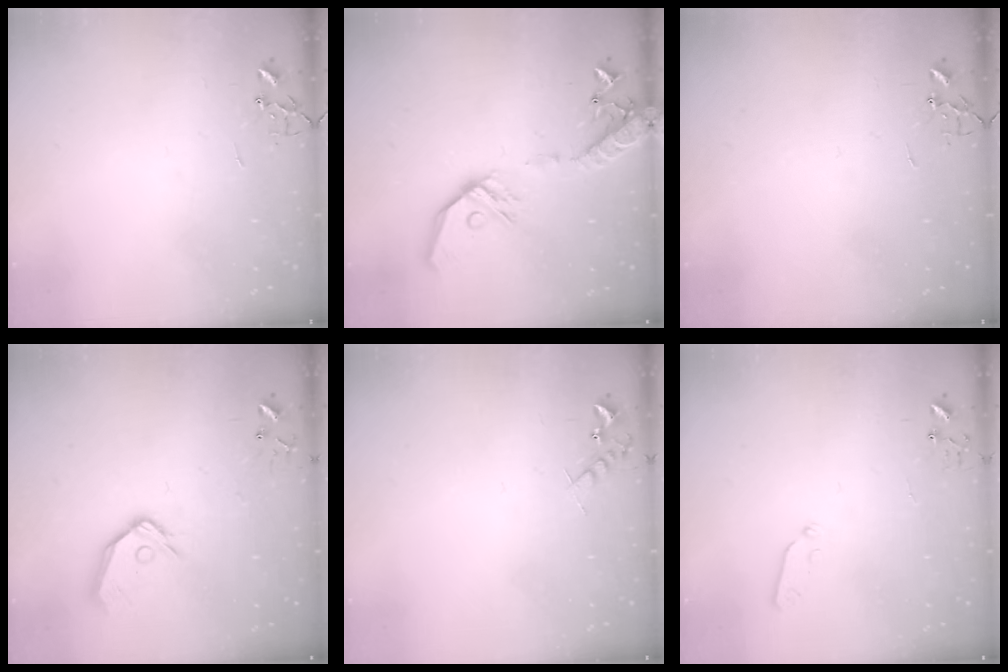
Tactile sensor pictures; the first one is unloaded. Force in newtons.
{"total": 16.3, "press": 16.0, "slide": 3.2}
{"total": 0.0}
{"total": 12.7, "press": 12.5, "slide": 2.0}
{"total": 6.1, "press": 6.0, "slide": 0.9}
{"total": 4.8, "press": 4.7, "slide": 0.7}